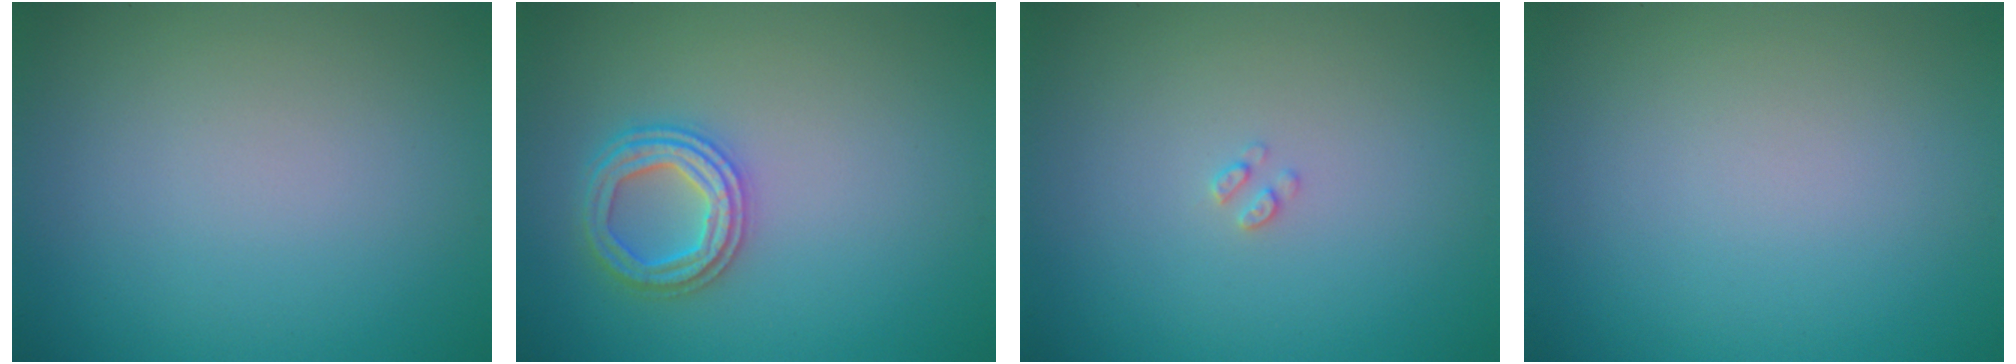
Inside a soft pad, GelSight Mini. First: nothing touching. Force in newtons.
{"total": 3.1, "press": 3.1, "slide": 0.7}
{"total": 0.7, "press": 0.6, "slide": 0.1}
{"total": 0.0}